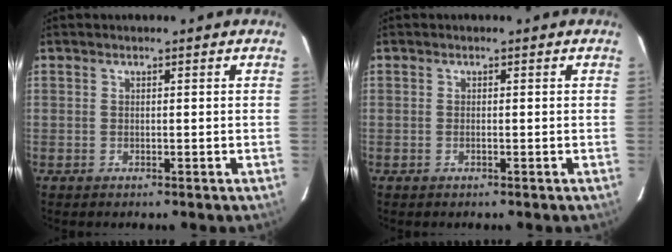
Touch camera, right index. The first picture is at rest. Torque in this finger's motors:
{"motor_torque": [0.07, -0.01, -0.03, 0.01]}